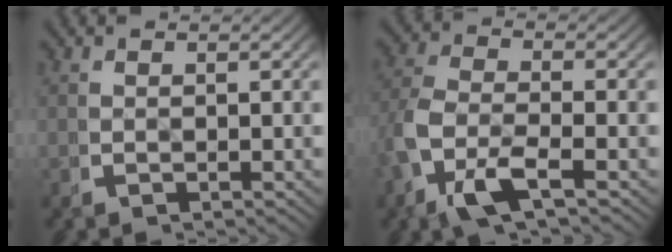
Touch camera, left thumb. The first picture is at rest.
{"total": 6.3, "force": [-1.2, 3.5, 5.1], "torque": [-0.133, -0.019, -0.015]}